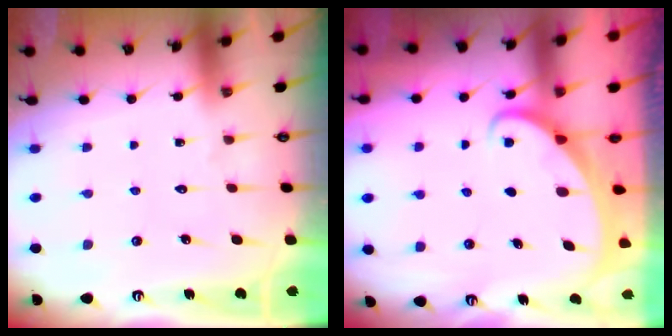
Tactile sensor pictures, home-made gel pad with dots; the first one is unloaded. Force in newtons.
{"total": 1.8, "press": 1.7, "slide": 0.2}